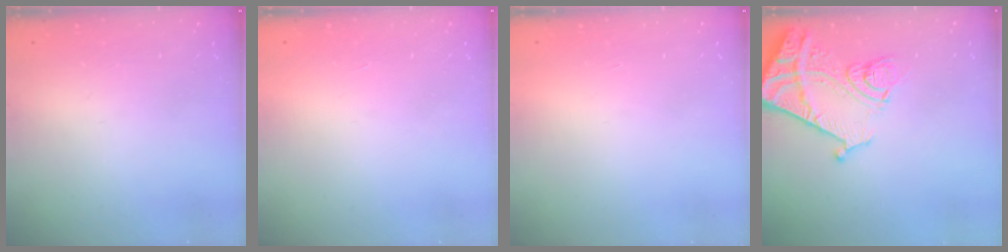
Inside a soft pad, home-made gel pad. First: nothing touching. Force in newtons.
{"total": 1.7, "press": 1.7, "slide": 0.1}
{"total": 1.5, "press": 1.5, "slide": 0.1}
{"total": 17.2, "press": 17.1, "slide": 2.0}